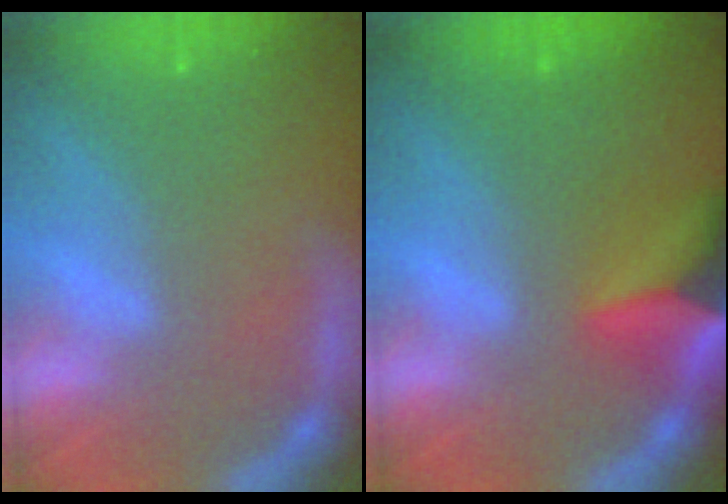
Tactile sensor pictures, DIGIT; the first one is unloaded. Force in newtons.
{"total": 6.4}